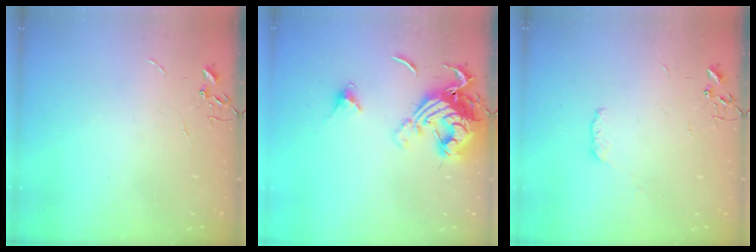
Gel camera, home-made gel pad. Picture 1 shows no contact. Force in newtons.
{"total": 15.3, "press": 15.2, "slide": 1.7}
{"total": 3.9, "press": 3.8, "slide": 0.6}